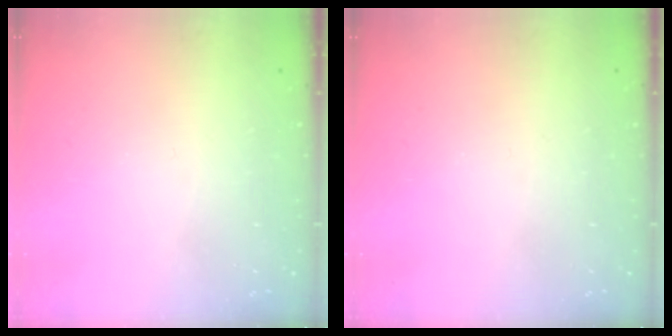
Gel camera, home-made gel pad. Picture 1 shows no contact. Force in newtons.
{"total": 0.0}